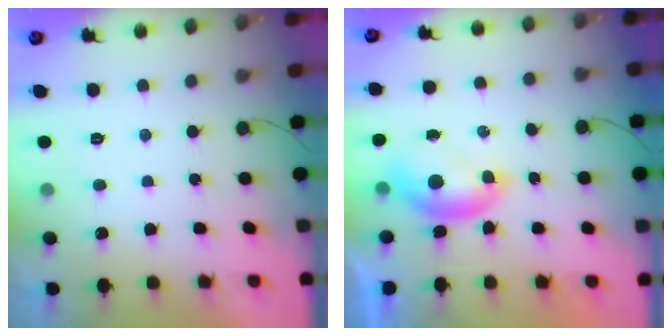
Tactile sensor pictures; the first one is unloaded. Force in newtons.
{"total": 6.8, "press": 6.8, "slide": 0.7}